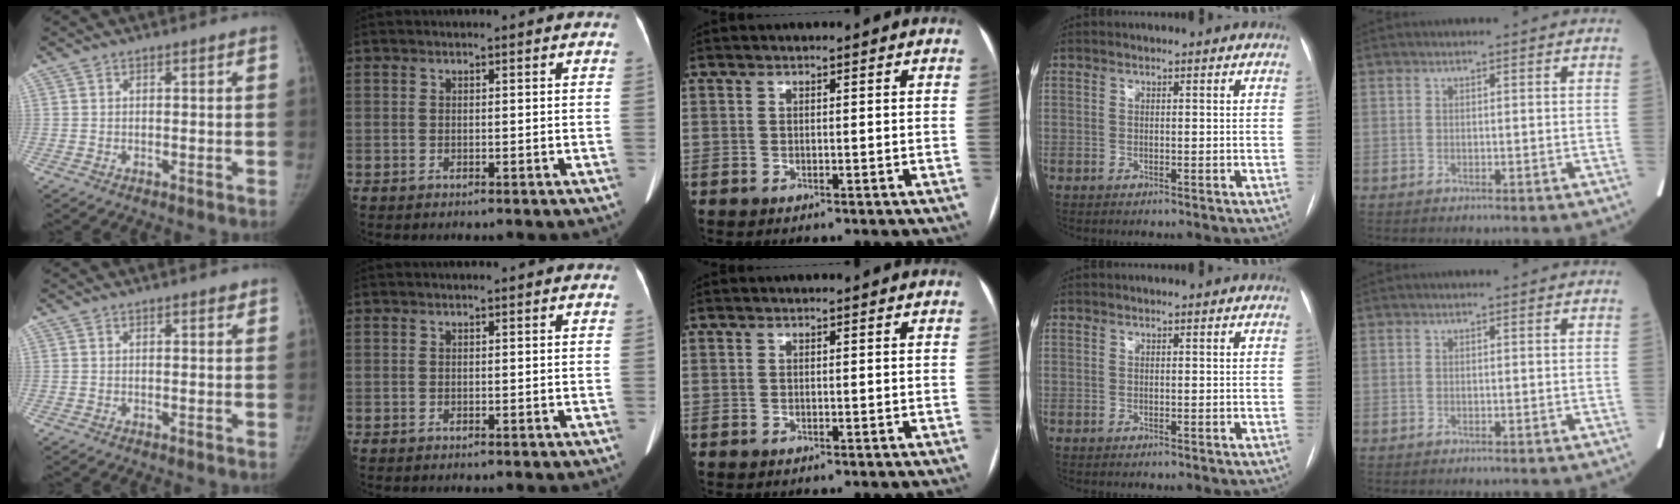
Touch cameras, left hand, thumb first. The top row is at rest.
{"thumb": {"total": 1.3, "force": [1.0, 0.5, 0.8], "torque": [-0.006, -0.004, 0.012]}}